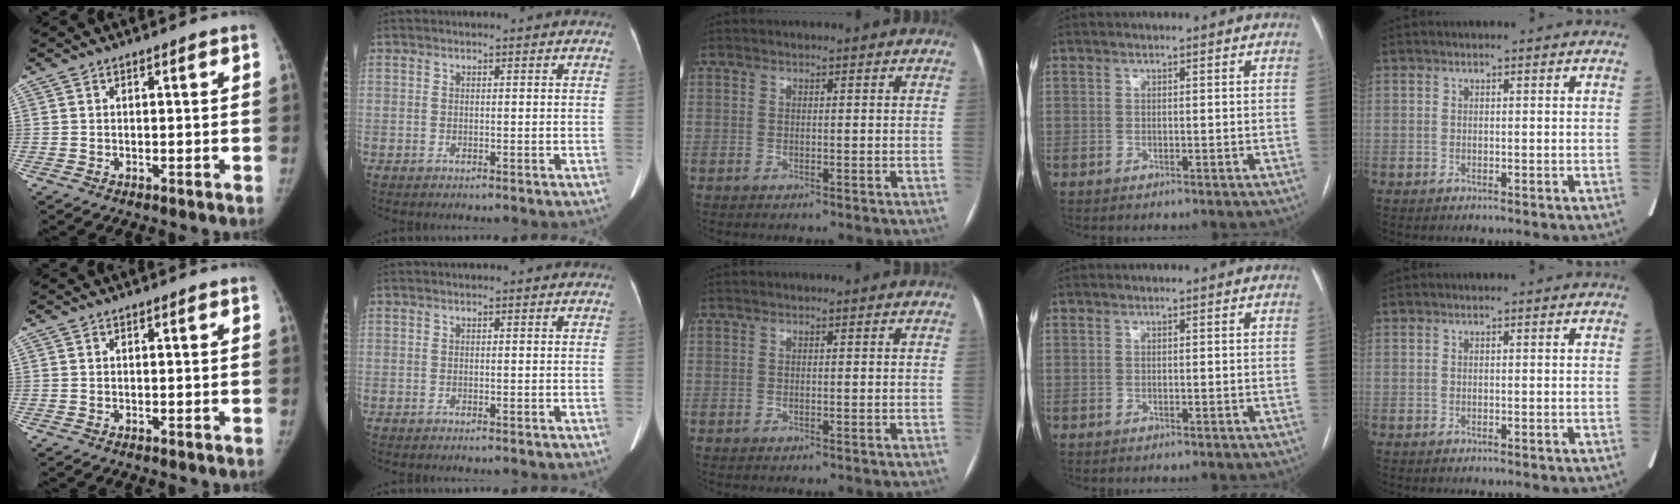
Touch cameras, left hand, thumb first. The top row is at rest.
{}